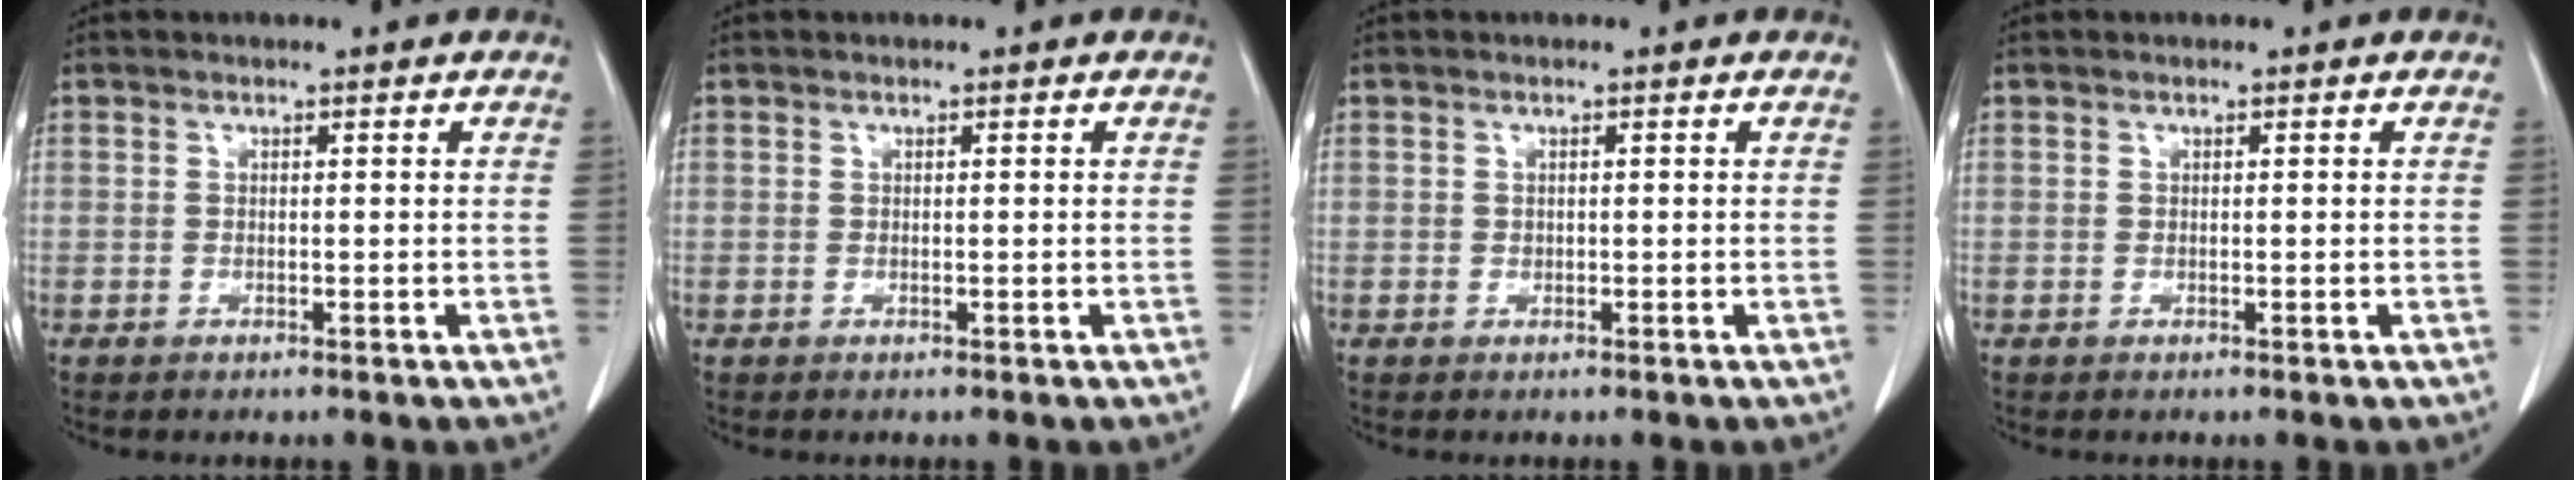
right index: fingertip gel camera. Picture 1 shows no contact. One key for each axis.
{"total": 0.0}
{"total": 0.6, "fx": 0.0, "fy": 0.6, "fz": 0.3, "tx": -0.007, "ty": 0.007, "tz": 0.002}
{"total": 0.0}